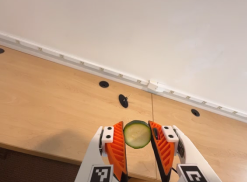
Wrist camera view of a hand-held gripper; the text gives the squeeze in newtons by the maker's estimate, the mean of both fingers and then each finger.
{"total": 10.5, "left": 10.4, "right": 10.6}